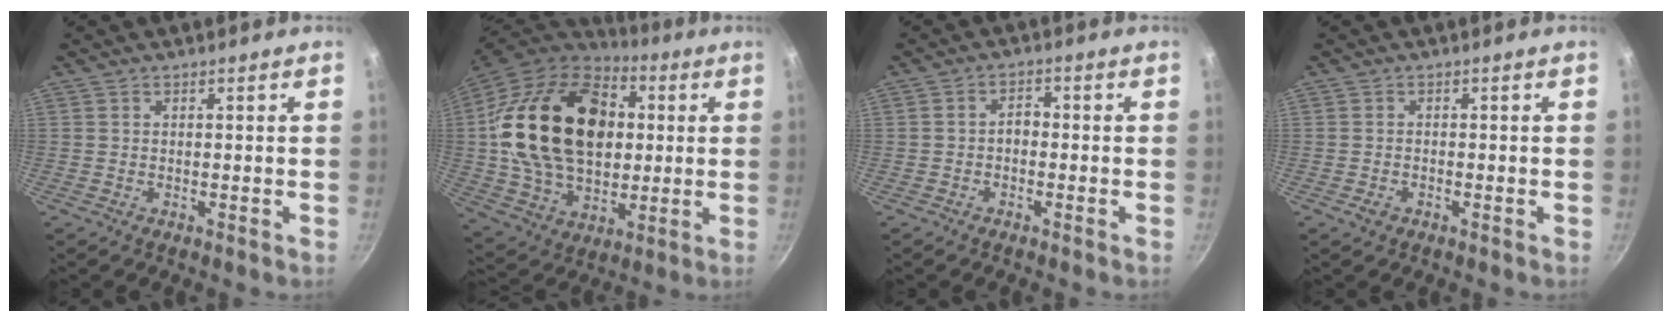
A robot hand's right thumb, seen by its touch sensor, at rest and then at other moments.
{"total": 29.3, "force": [4.3, 20.2, 20.8], "torque": [-0.348, 0.023, 0.074]}
{"total": 2.1, "force": [-0.8, 1.4, 1.4], "torque": [-0.016, 0.015, -0.018]}
{"total": 1.2, "force": [-0.7, 0.7, 0.6], "torque": [-0.010, 0.002, -0.015]}